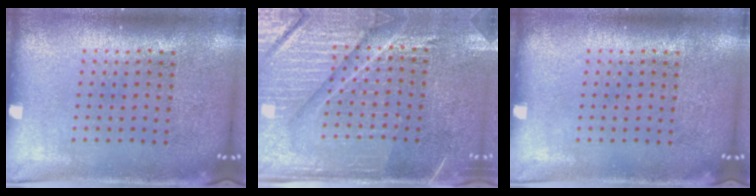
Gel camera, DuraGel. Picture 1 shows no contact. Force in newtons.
{"total": 4.6, "press": 4.2, "slide": 1.6}
{"total": 0.0}